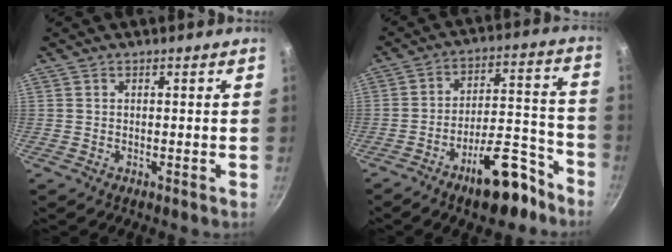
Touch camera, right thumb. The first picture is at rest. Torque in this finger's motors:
{"motor_torque": [2.14, 0.79, 1.15, -0.74, 0.35]}